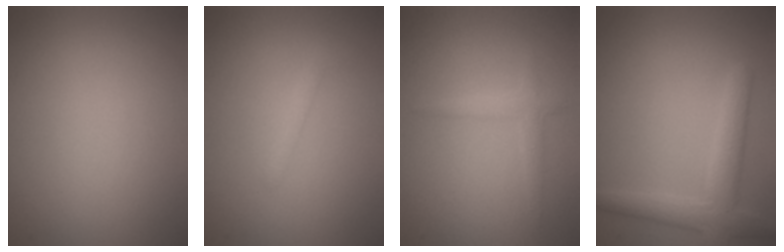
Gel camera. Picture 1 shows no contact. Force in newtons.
{"total": 0.9, "press": 0.9, "slide": 0.1}
{"total": 1.5, "press": 1.5, "slide": 0.0}
{"total": 3.6, "press": 3.6, "slide": 0.1}